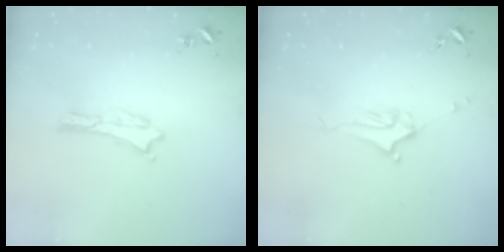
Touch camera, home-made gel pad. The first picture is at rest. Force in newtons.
{"total": 3.7, "press": 3.7, "slide": 0.5}